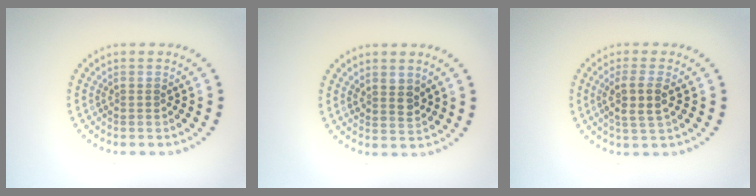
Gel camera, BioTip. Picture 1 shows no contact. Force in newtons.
{"total": 1.8, "press": 1.6, "slide": 0.9}
{"total": 2.9, "press": 2.6, "slide": 1.4}